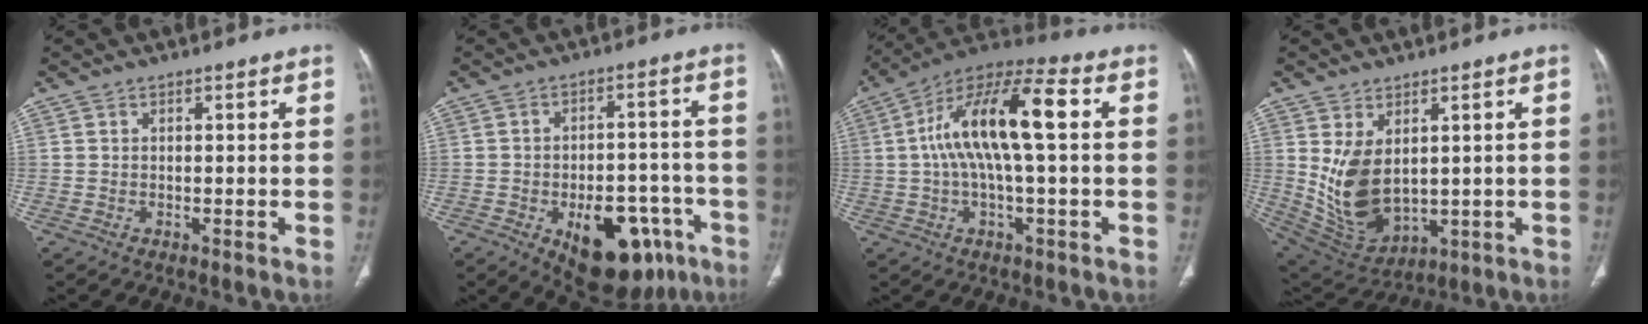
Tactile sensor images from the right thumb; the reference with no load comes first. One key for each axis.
{"total": 17.8, "fx": -8.2, "fy": 9.7, "fz": 12.4, "tx": -0.126, "ty": 0.039, "tz": -0.099}
{"total": 15.9, "fx": 1.8, "fy": 5.2, "fz": 14.9, "tx": -0.289, "ty": 0.040, "tz": 0.025}
{"total": 12.2, "fx": 1.8, "fy": 7.5, "fz": 9.4, "tx": -0.165, "ty": -0.017, "tz": 0.065}